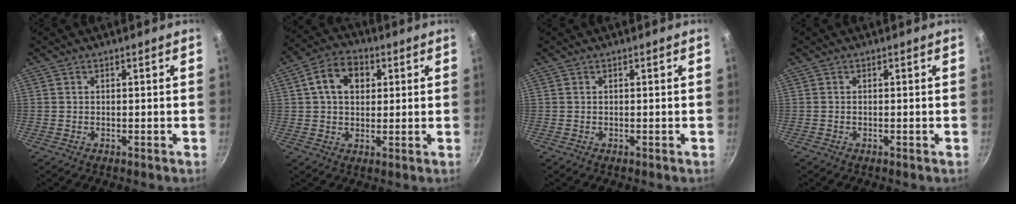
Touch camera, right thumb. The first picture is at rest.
{"total": 9.3, "force": [2.5, 6.7, 5.9], "torque": [-0.082, 0.012, 0.031]}
{"total": 0.0}
{"total": 0.0}